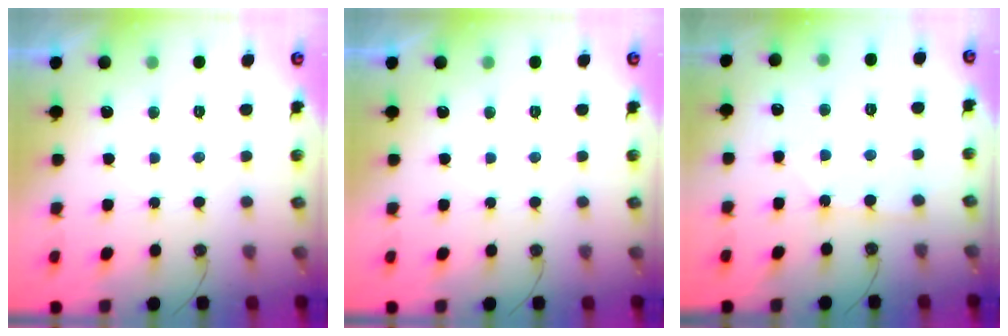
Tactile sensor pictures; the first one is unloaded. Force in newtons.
{"total": 0.0}
{"total": 3.2, "press": 3.2, "slide": 0.3}